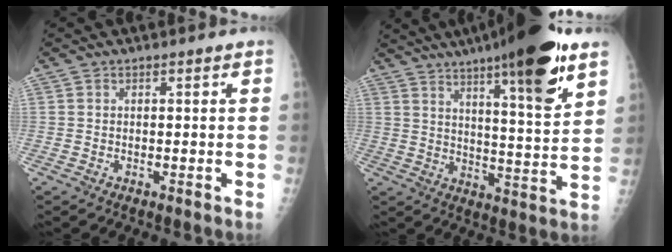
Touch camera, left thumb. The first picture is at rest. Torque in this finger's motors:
{"motor_torque": [2.02, 1.25, 1.74, -1.03, 0.45]}